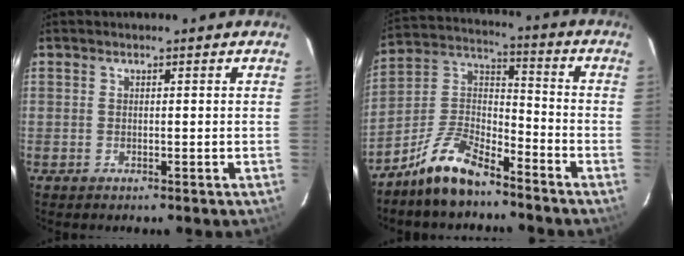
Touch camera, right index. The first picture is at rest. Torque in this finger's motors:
{"motor_torque": [0.75, -0.83, 0.47, 0.09]}